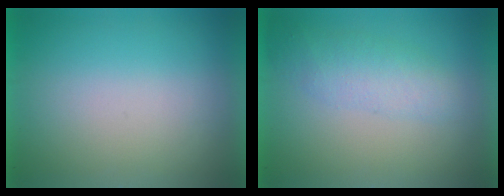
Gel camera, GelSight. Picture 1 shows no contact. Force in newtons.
{"total": 2.3}